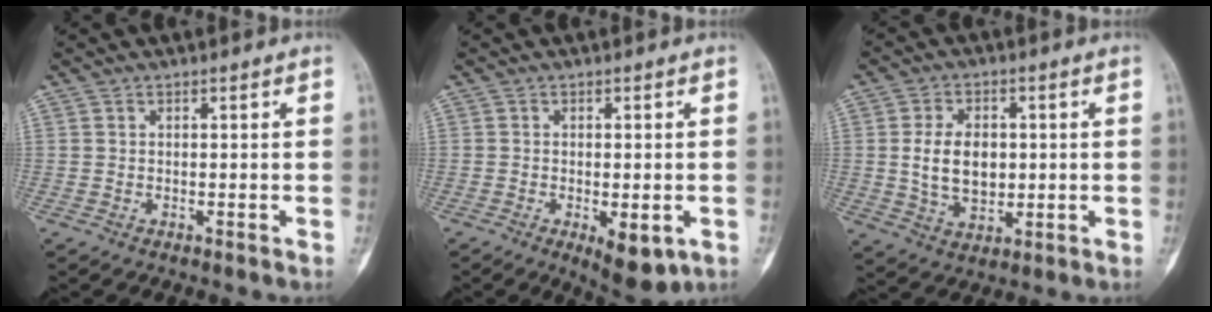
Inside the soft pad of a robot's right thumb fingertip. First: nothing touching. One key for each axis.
{"total": 6.9, "fx": -2.4, "fy": 2.9, "fz": 5.8, "tx": -0.071, "ty": -0.007, "tz": -0.025}
{"total": 9.6, "fx": 0.6, "fy": 6.4, "fz": 7.1, "tx": -0.108, "ty": -0.005, "tz": 0.019}